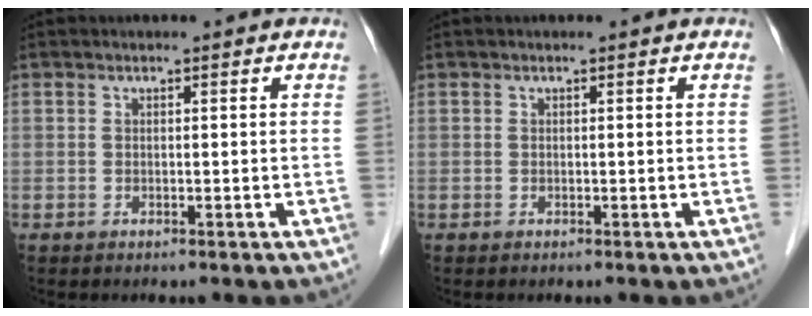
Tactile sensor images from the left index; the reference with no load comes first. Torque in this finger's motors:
{"motor_torque": [0.00, 0.00, 0.00, 0.00]}